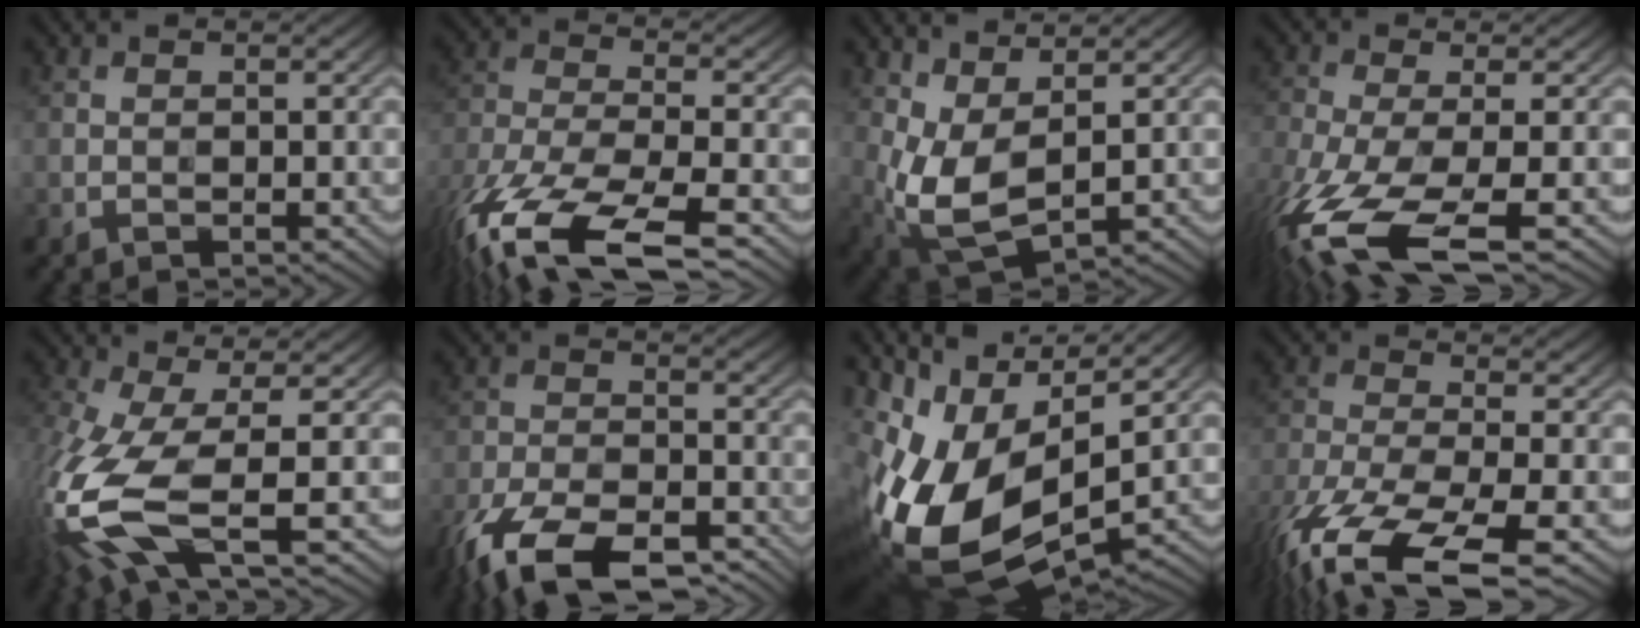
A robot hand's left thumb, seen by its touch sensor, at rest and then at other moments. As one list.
[{"total": 15.5, "force": [-10.6, 5.5, 9.8], "torque": [-0.251, -0.043, -0.177]}, {"total": 8.8, "force": [1.9, 4.5, 7.3], "torque": [-0.188, -0.005, 0.038]}, {"total": 12.9, "force": [-6.3, 4.0, 10.5], "torque": [-0.251, -0.027, -0.112]}, {"total": 12.5, "force": [-3.3, 4.4, 11.2], "torque": [-0.269, -0.025, -0.067]}, {"total": 15.5, "force": [-11.0, 6.4, 8.8], "torque": [-0.202, -0.043, -0.176]}, {"total": 16.7, "force": [-1.1, 9.1, 13.9], "torque": [-0.299, -0.030, 0.003]}, {"total": 14.0, "force": [-9.4, 4.6, 9.3], "torque": [-0.223, -0.030, -0.163]}]